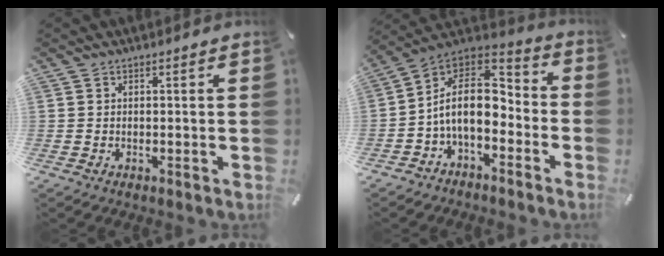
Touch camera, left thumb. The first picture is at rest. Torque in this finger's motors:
{"motor_torque": [-0.27, 1.89, 1.22, 0.98, 0.22]}